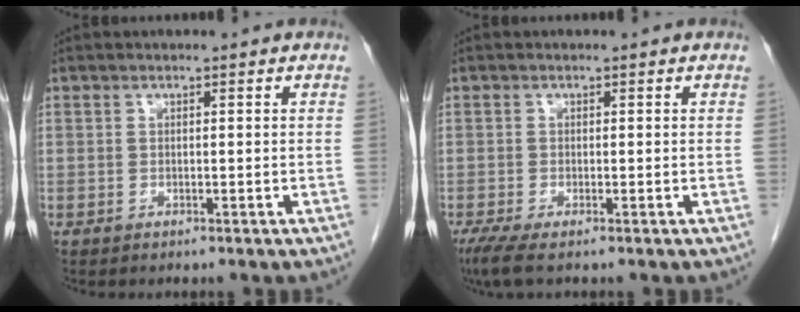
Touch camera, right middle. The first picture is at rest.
{"total": 2.7, "force": [-1.8, 0.3, 2.0], "torque": [-0.044, -0.012, -0.037]}